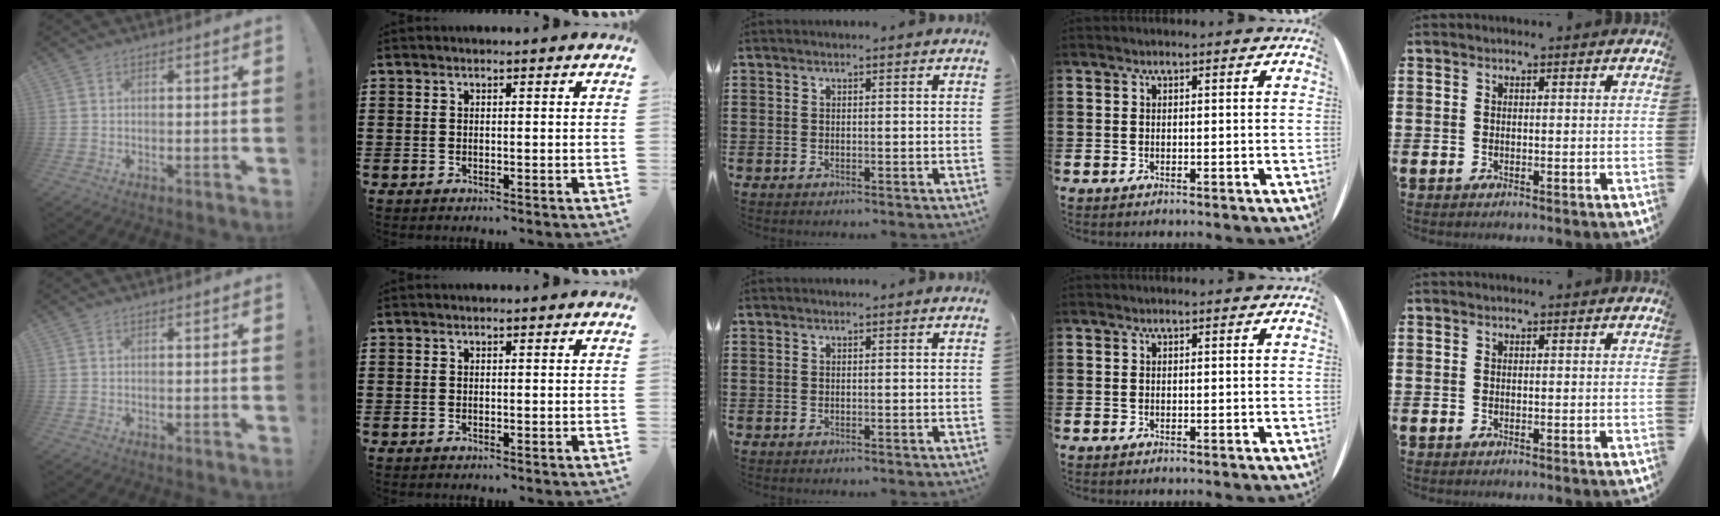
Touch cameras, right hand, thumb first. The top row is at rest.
{}